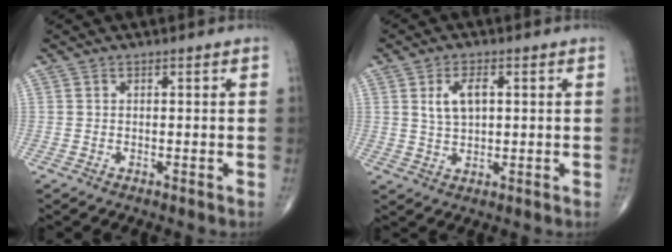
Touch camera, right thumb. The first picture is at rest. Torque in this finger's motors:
{"motor_torque": [-0.03, 0.13, 0.78, 0.01, 0.04]}